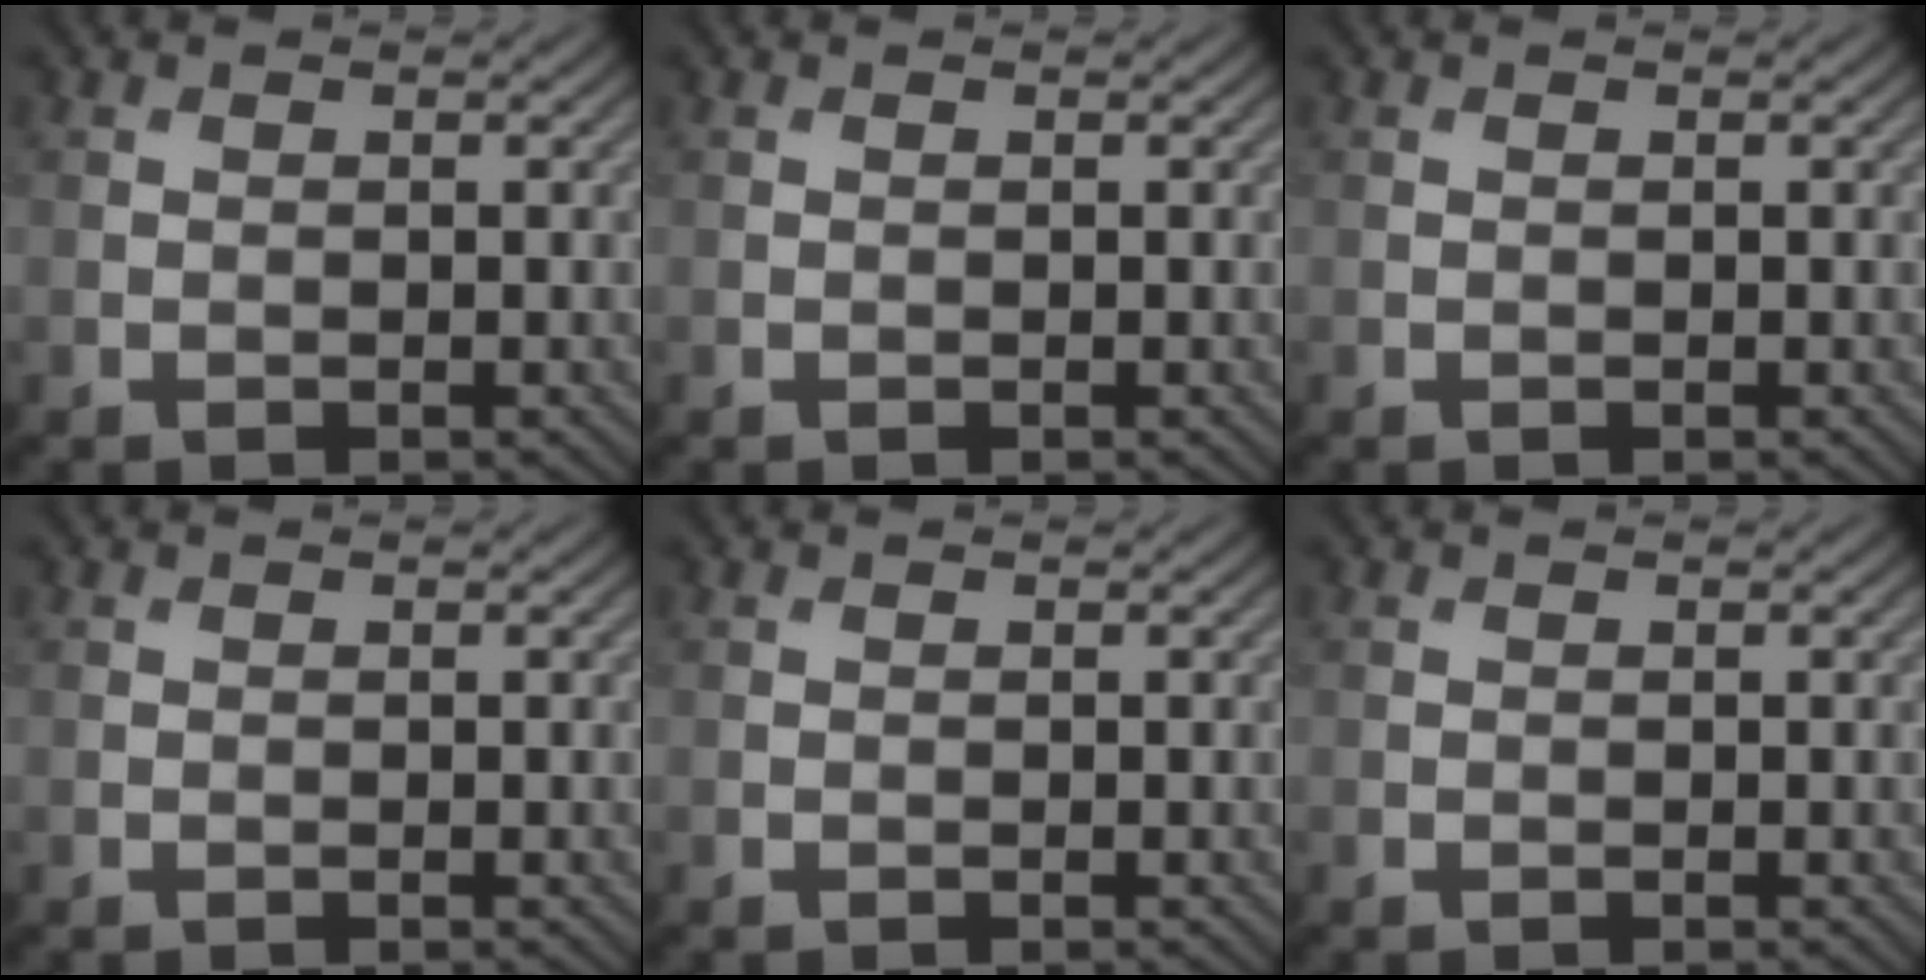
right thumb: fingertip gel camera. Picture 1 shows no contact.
{"total": 0.0}
{"total": 0.0}
{"total": 0.0}
{"total": 0.0}
{"total": 0.0}